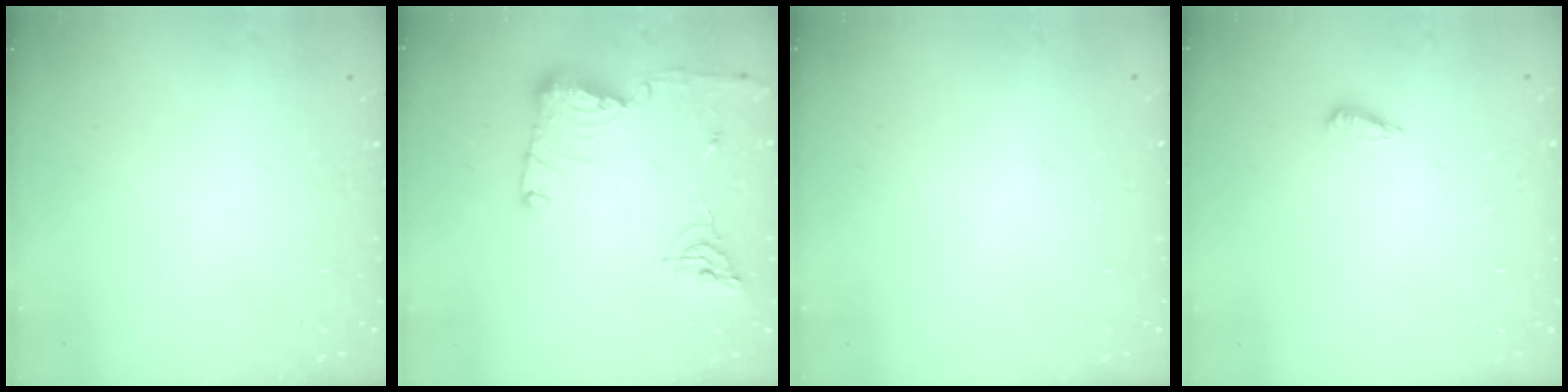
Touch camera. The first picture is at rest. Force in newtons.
{"total": 13.7, "press": 13.6, "slide": 1.5}
{"total": 0.9, "press": 0.9, "slide": 0.1}
{"total": 2.7, "press": 2.7, "slide": 0.5}